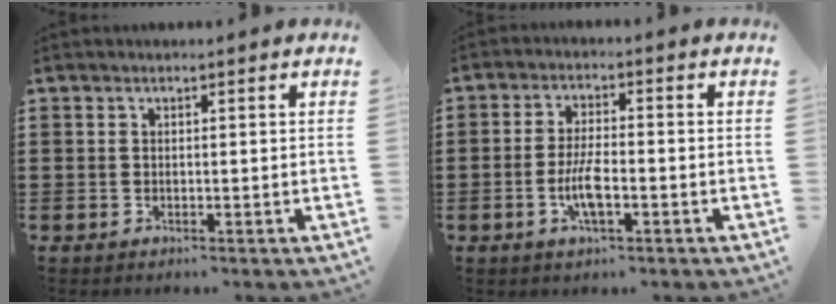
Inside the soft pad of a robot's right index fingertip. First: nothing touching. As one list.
[{"total": 5.4, "force": [-1.6, 1.6, 4.9], "torque": [-0.104, -0.001, -0.035]}]